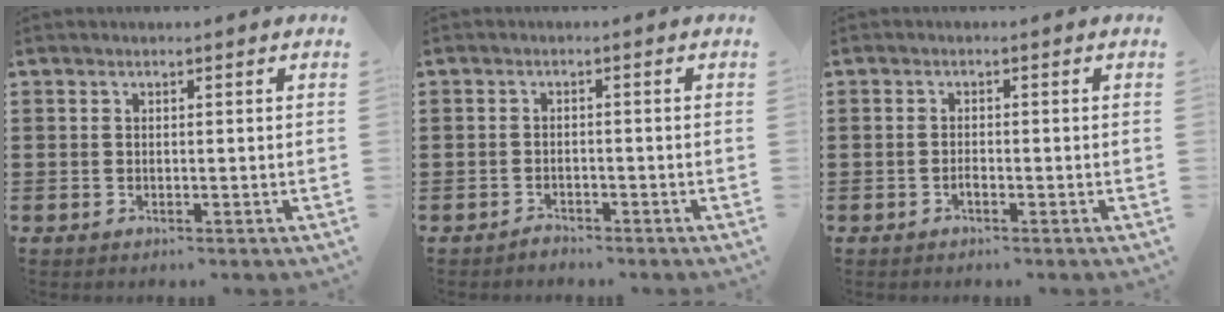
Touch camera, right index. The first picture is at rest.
{"total": 1.4, "force": [-1.4, 0.3, -0.1], "torque": [-0.002, 0.006, -0.032]}
{"total": 0.9, "force": [-0.7, 0.2, 0.6], "torque": [-0.014, -0.004, -0.011]}